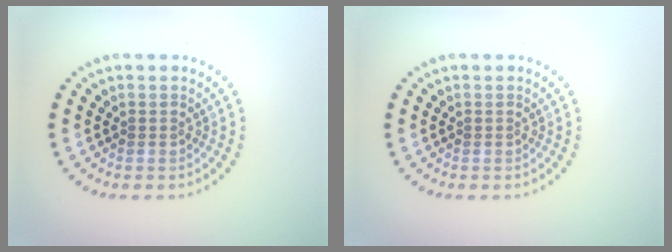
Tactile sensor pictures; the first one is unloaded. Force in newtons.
{"total": 0.0}